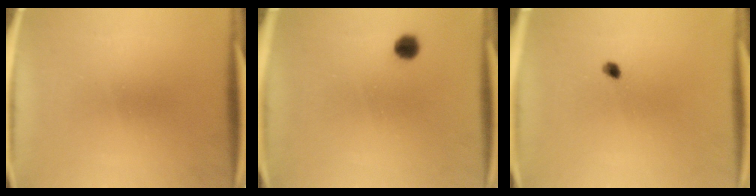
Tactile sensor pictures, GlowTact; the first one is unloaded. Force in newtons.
{"total": 2.6}
{"total": 1.2}